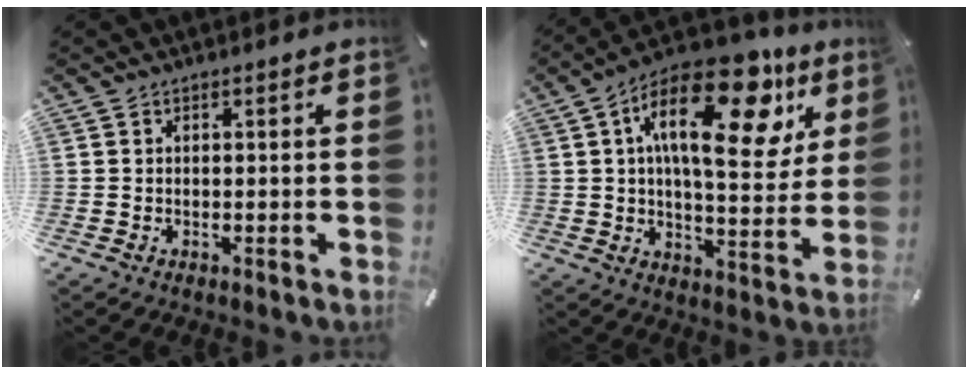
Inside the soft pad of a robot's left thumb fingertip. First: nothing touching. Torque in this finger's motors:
{"motor_torque": [2.00, 3.01, 1.58, -1.19, 0.66]}